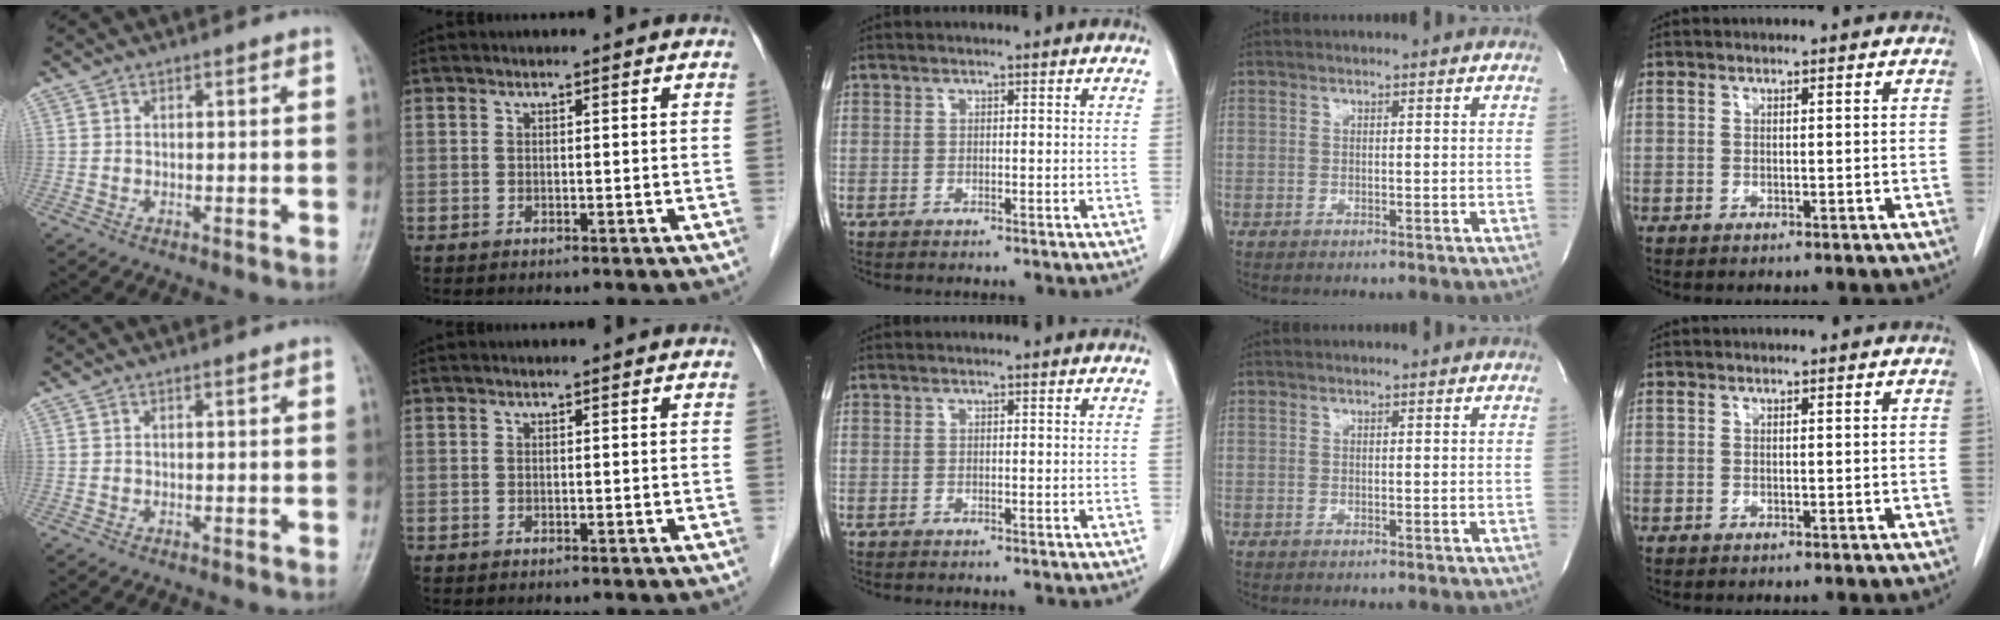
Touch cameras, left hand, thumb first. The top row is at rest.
{}